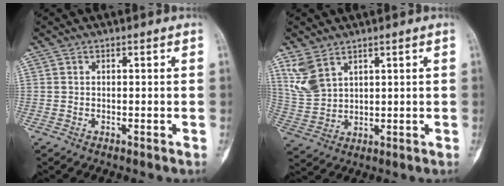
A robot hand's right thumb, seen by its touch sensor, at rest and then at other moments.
{"total": 6.4, "force": [3.9, 3.6, 3.6], "torque": [-0.073, -0.010, 0.095]}